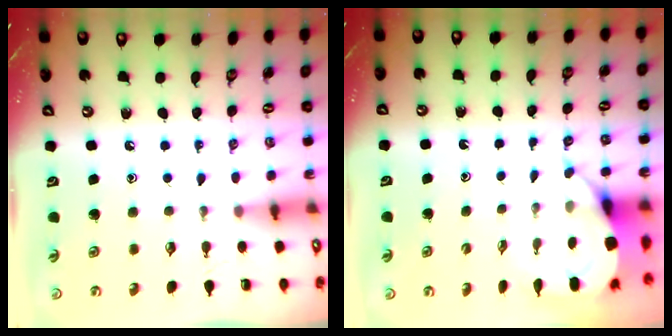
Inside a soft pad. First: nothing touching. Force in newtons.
{"total": 4.4, "press": 4.4, "slide": 0.5}